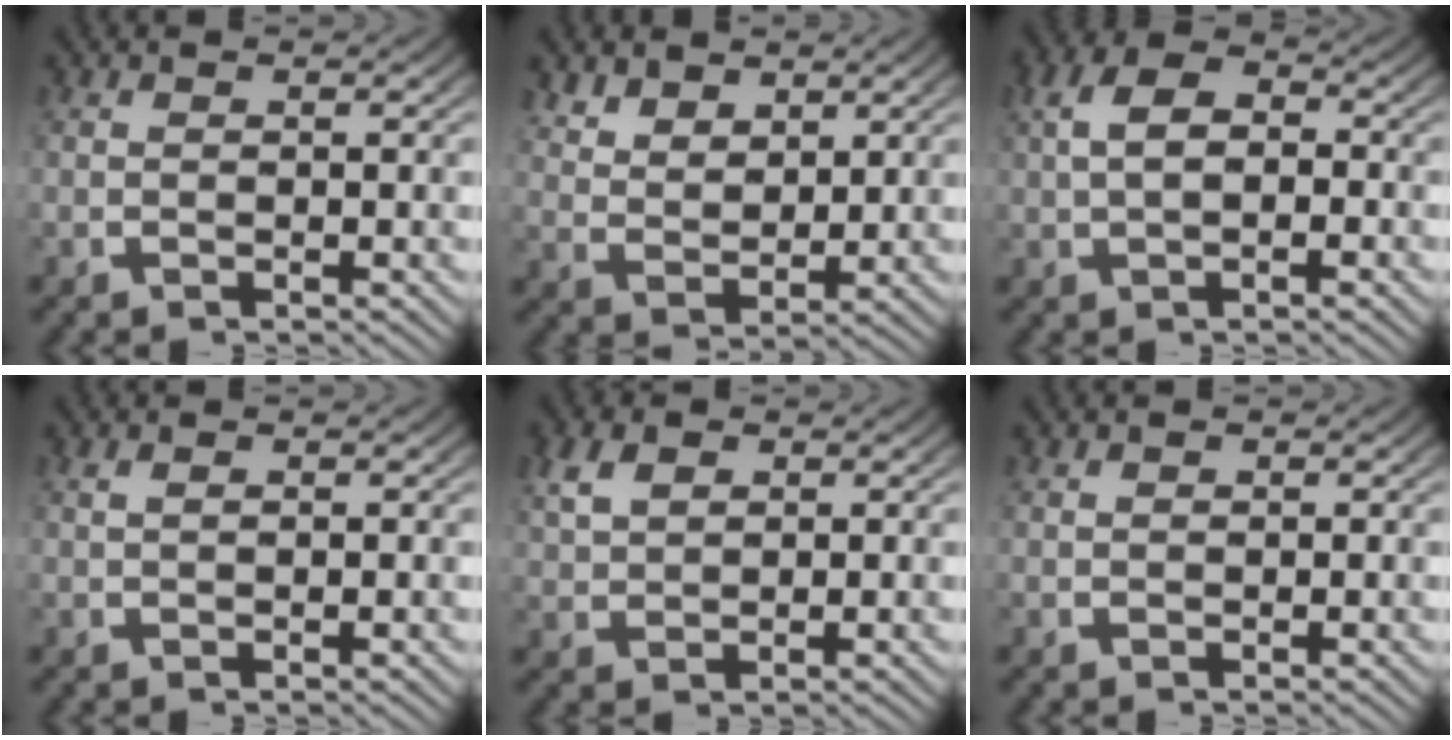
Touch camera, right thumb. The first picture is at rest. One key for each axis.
{"total": 3.6, "fx": 2.1, "fy": 2.2, "fz": 2.0, "tx": -0.039, "ty": -0.016, "tz": 0.051}
{"total": 5.3, "fx": 0.9, "fy": 3.5, "fz": 3.9, "tx": -0.064, "ty": 0.008, "tz": 0.010}
{"total": 1.0, "fx": 0.5, "fy": 0.5, "fz": 0.7, "tx": -0.011, "ty": 0.003, "tz": 0.011}
{"total": 3.3, "fx": 1.7, "fy": 2.1, "fz": 1.9, "tx": -0.040, "ty": -0.001, "tz": 0.039}
{"total": 0.6, "fx": 0.3, "fy": 0.5, "fz": 0.3, "tx": -0.005, "ty": -0.002, "tz": 0.008}